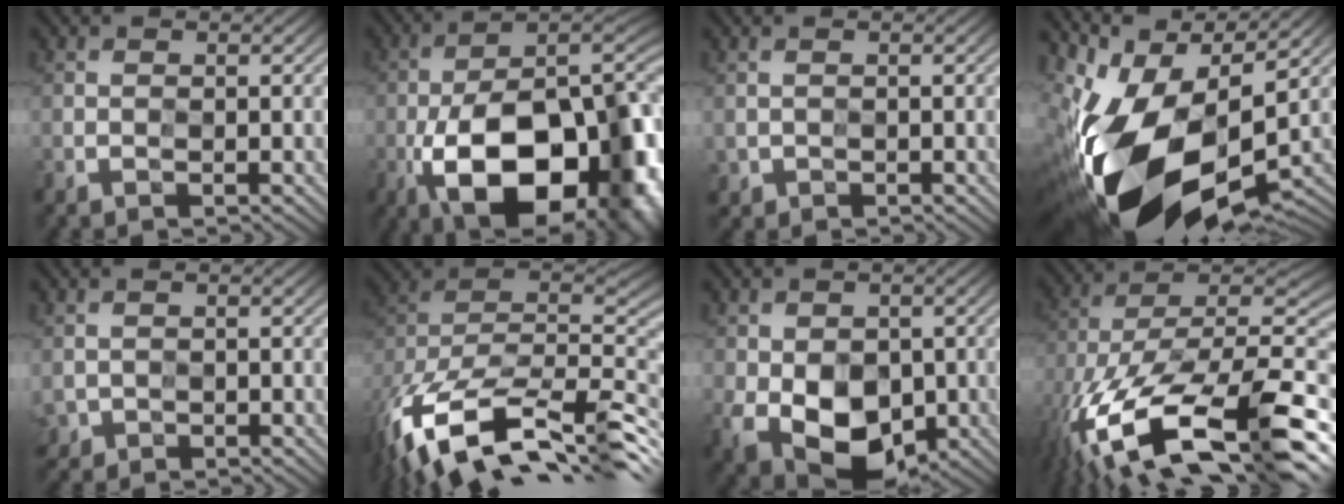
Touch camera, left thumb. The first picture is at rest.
{"total": 19.6, "force": [-8.0, 9.3, 15.3], "torque": [-0.225, -0.031, -0.118]}
{"total": 1.4, "force": [-0.7, 1.2, 0.2], "torque": [-0.009, -0.013, -0.012]}
{"total": 15.5, "force": [-2.2, 8.0, 13.1], "torque": [-0.267, -0.026, -0.022]}
{"total": 2.4, "force": [-1.0, 2.0, 1.0], "torque": [-0.035, -0.017, -0.015]}
{"total": 14.8, "force": [-7.9, 7.0, 10.4], "torque": [-0.241, -0.006, -0.142]}
{"total": 8.1, "force": [-1.4, 6.0, 5.2], "torque": [-0.115, -0.025, -0.021]}
{"total": 18.6, "force": [-9.5, 8.3, 13.7], "torque": [-0.275, -0.023, -0.152]}